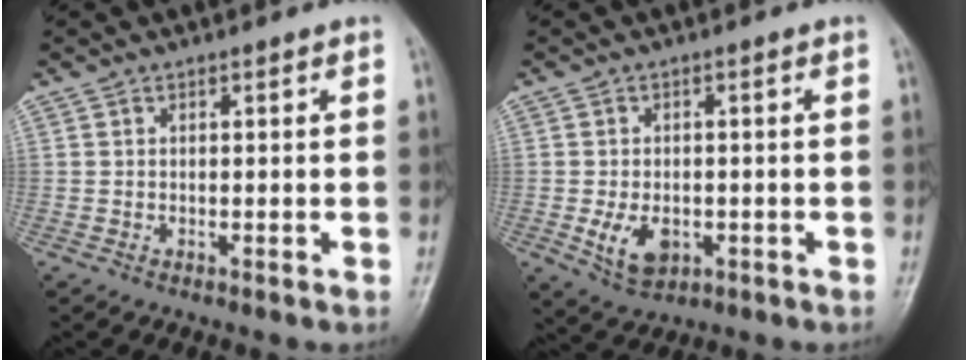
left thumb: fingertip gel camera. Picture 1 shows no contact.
{"total": 5.9, "force": [-1.8, 4.0, 4.0], "torque": [-0.064, -0.004, -0.019]}